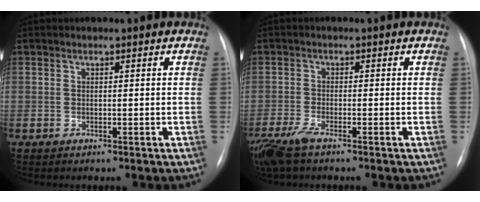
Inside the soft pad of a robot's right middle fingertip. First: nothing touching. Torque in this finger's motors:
{"motor_torque": [0.61, -0.57, 0.05, 0.07]}